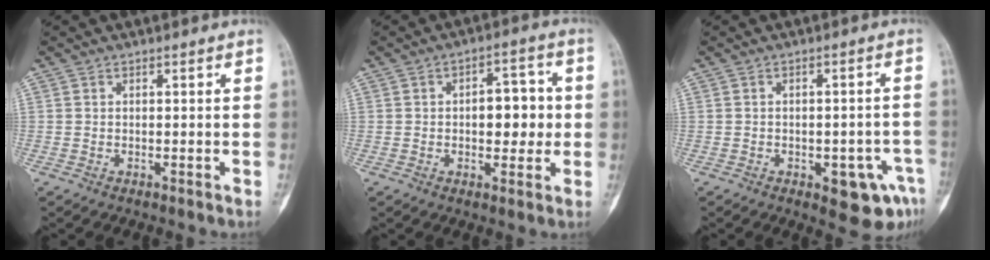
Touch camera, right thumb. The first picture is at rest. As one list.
[{"total": 8.3, "force": [0.2, 4.7, 6.8], "torque": [-0.060, 0.015, 0.001]}, {"total": 8.6, "force": [-3.8, 3.6, 6.8], "torque": [-0.062, 0.019, -0.038]}]